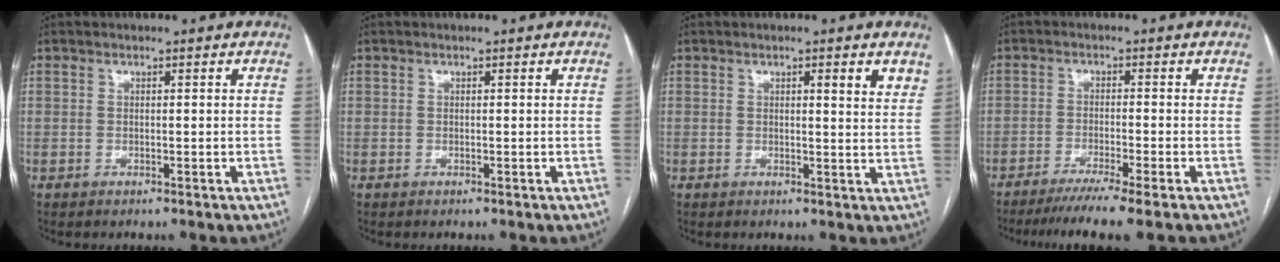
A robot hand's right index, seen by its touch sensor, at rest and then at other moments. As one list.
[{"total": 0.0}, {"total": 3.7, "force": [2.1, 0.4, 3.0], "torque": [-0.031, -0.011, 0.022]}, {"total": 7.6, "force": [-5.8, -1.1, 4.7], "torque": [-0.062, -0.020, -0.093]}]